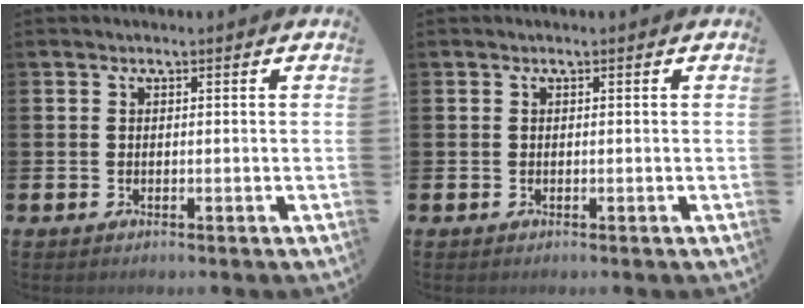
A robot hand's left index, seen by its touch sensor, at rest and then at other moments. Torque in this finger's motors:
{"motor_torque": [-0.09, 0.06, -0.04, 0.00]}